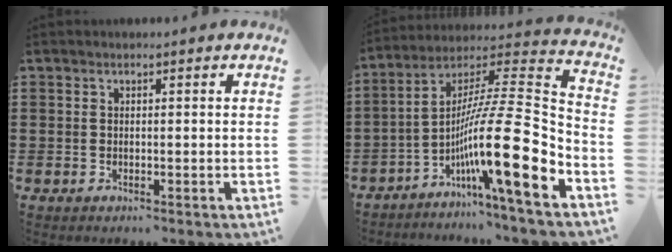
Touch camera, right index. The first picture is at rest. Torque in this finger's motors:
{"motor_torque": [2.00, -0.13, 1.05, 0.21]}